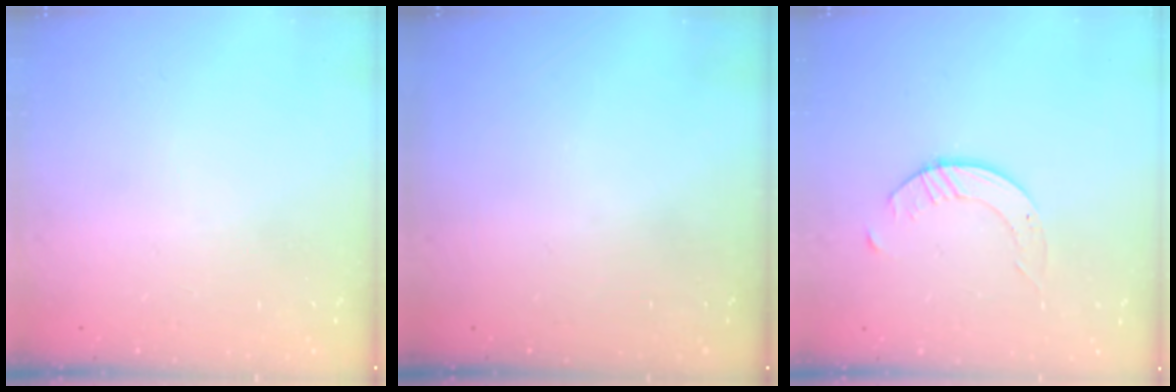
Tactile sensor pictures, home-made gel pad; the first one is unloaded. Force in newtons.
{"total": 0.0}
{"total": 2.6, "press": 2.6, "slide": 0.3}